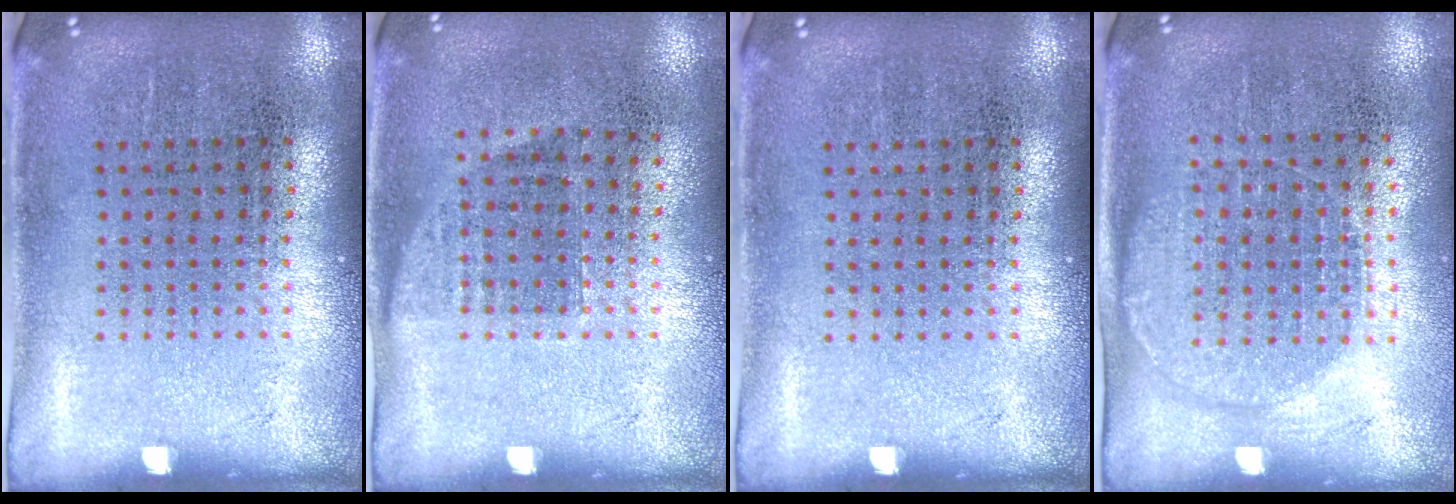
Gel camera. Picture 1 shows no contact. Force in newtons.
{"total": 0.8, "press": 0.7, "slide": 0.5}
{"total": 0.0}
{"total": 1.3, "press": 1.2, "slide": 0.5}